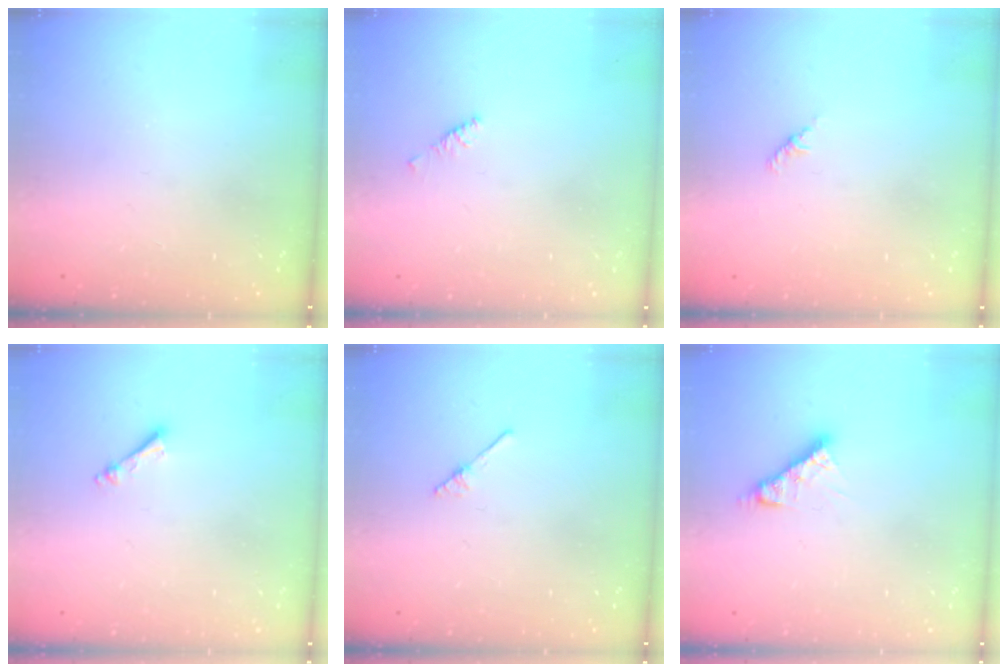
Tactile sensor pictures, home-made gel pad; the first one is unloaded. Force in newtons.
{"total": 2.1, "press": 2.0, "slide": 0.6}
{"total": 1.8, "press": 1.7, "slide": 0.6}
{"total": 2.4, "press": 2.3, "slide": 0.4}
{"total": 2.0, "press": 2.0, "slide": 0.2}
{"total": 6.6, "press": 6.6, "slide": 0.4}